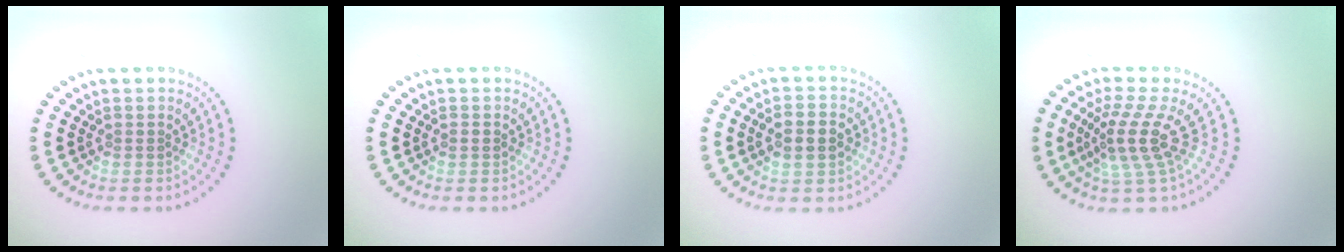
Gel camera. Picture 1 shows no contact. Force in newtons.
{"total": 0.9, "press": 0.9, "slide": 0.1}
{"total": 2.9, "press": 2.9, "slide": 0.2}
{"total": 4.1, "press": 2.8, "slide": 3.1}